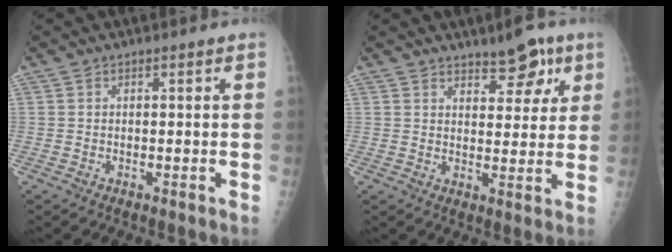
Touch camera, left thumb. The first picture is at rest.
{"total": 7.4, "force": [4.9, 3.3, 4.4], "torque": [-0.030, -0.026, 0.067]}